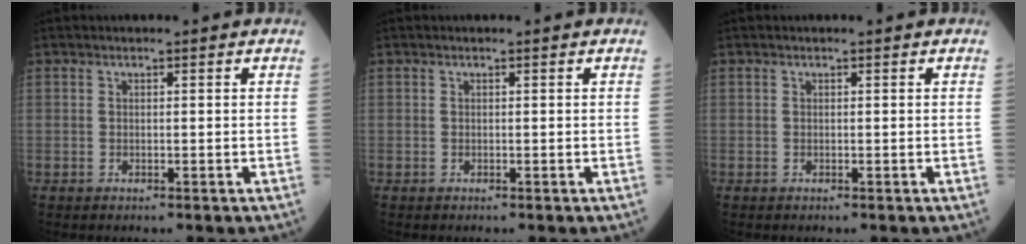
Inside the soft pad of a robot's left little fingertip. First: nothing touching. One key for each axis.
{"total": 0.0}
{"total": 0.0}